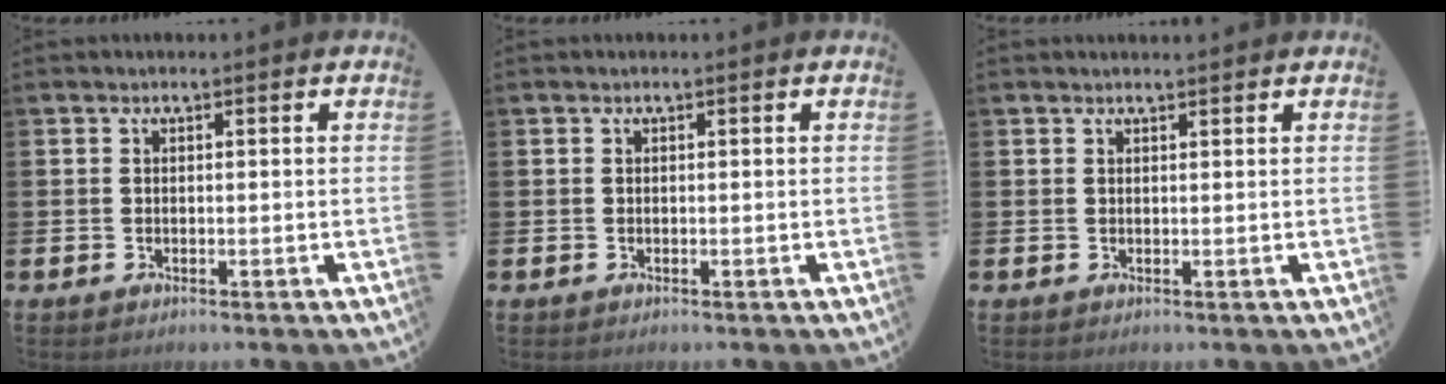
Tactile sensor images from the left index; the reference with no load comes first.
{"total": 0.0}
{"total": 0.7, "force": [0.7, -0.1, 0.2], "torque": [0.003, -0.002, 0.011]}